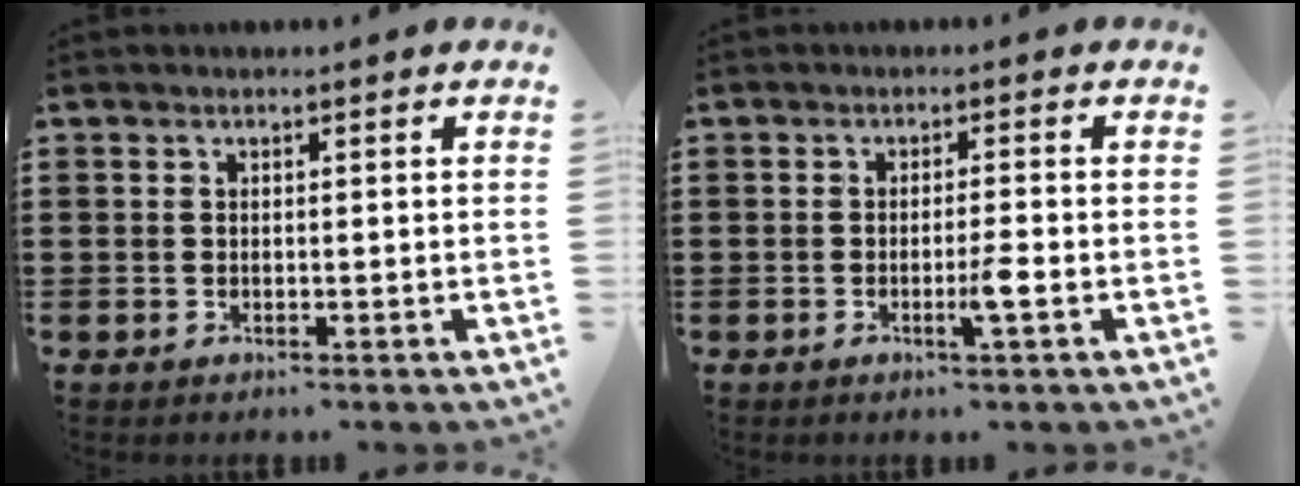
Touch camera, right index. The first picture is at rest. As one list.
[{"total": 3.4, "force": [-1.2, -0.1, 3.1], "torque": [-0.058, -0.008, -0.026]}]